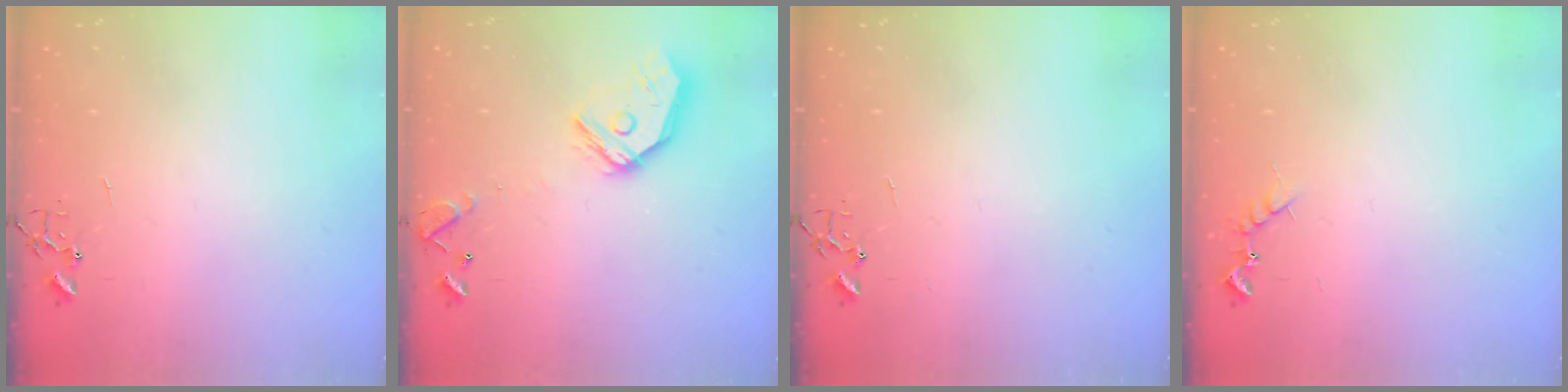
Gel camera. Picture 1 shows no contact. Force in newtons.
{"total": 14.6, "press": 14.4, "slide": 1.8}
{"total": 0.0}
{"total": 6.0, "press": 6.0, "slide": 0.6}